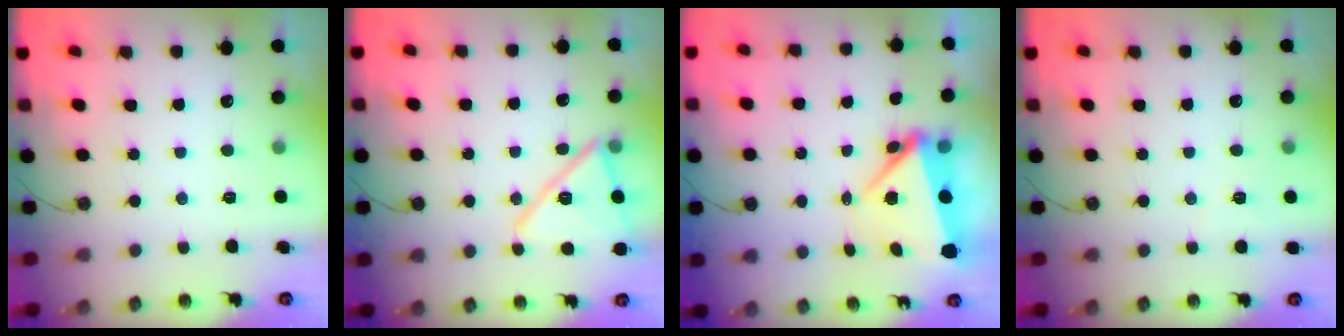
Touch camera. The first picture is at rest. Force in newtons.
{"total": 15.2, "press": 15.2, "slide": 0.8}
{"total": 6.0, "press": 6.0, "slide": 0.7}
{"total": 2.9, "press": 2.1, "slide": 2.0}